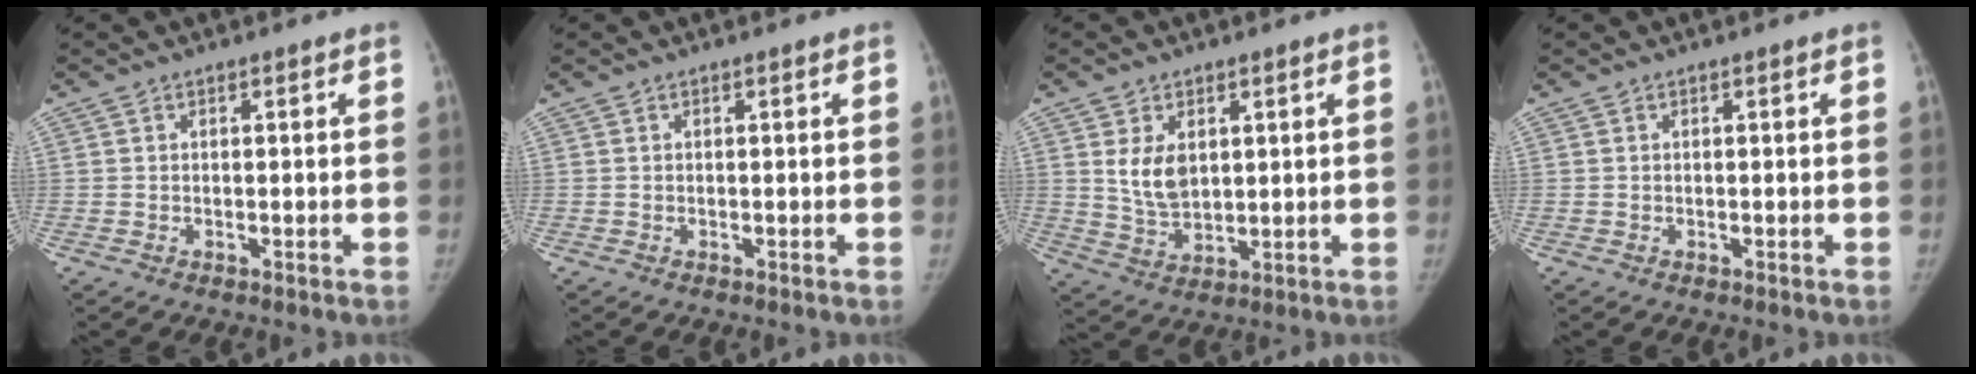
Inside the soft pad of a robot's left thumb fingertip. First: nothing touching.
{"total": 0.0}
{"total": 7.0, "force": [2.1, 4.6, 4.8], "torque": [-0.066, -0.019, 0.050]}
{"total": 0.0}